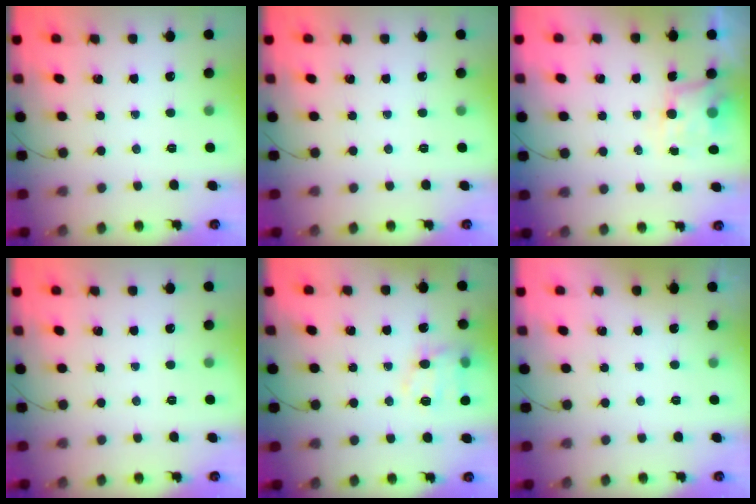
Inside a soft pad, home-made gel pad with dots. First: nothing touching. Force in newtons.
{"total": 0.0}
{"total": 5.7, "press": 5.6, "slide": 0.8}
{"total": 0.0}
{"total": 12.6, "press": 12.4, "slide": 2.0}
{"total": 1.6, "press": 1.6, "slide": 0.2}